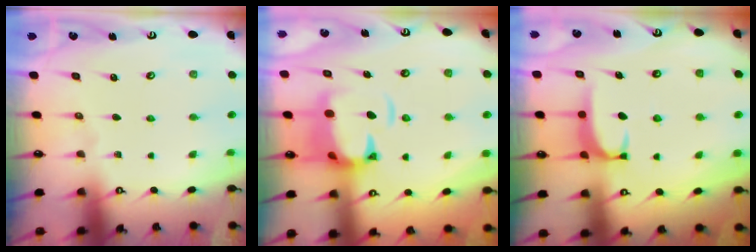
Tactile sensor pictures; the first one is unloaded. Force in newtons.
{"total": 5.7, "press": 5.5, "slide": 1.7}
{"total": 1.8, "press": 1.7, "slide": 0.4}